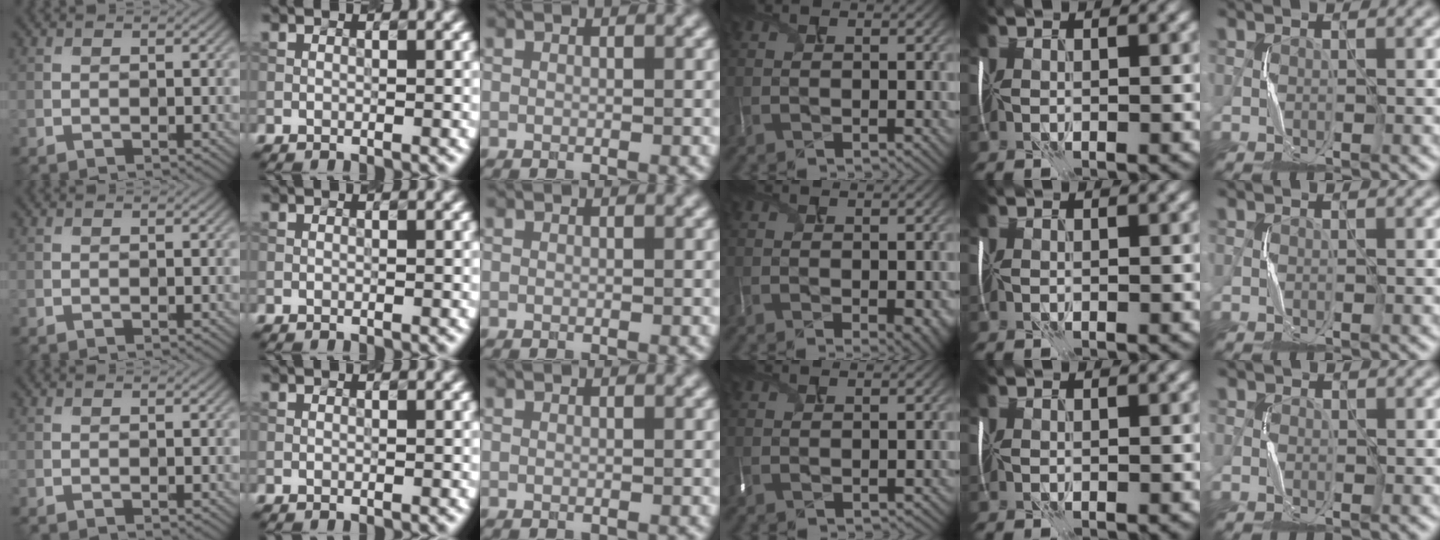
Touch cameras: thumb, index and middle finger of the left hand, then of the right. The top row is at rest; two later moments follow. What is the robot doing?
{"motion": "shake", "object": "plastic piggy bank"}